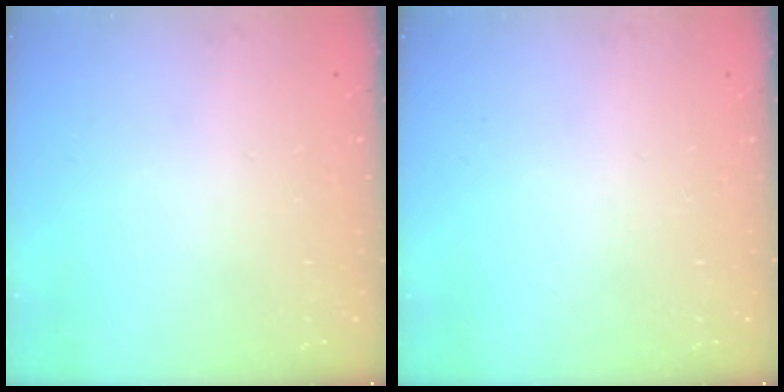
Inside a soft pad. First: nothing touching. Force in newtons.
{"total": 0.0}